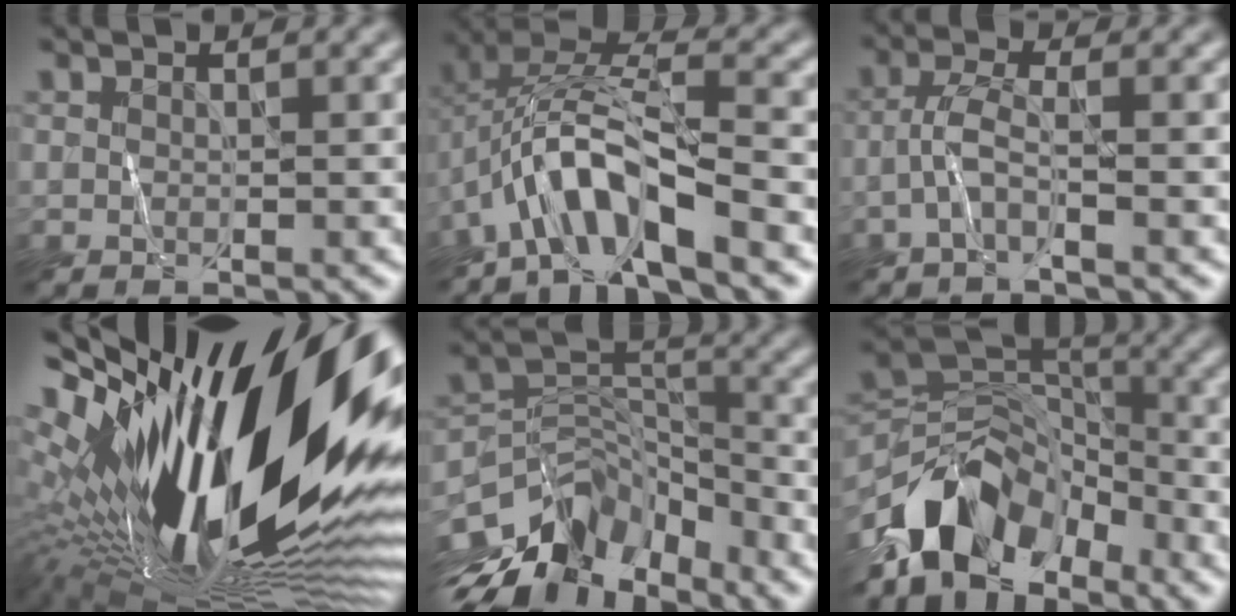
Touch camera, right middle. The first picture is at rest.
{"total": 7.8, "force": [-3.9, 2.2, 6.4], "torque": [-0.123, 0.016, -0.076]}
{"total": 2.1, "force": [-1.3, -0.1, 1.7], "torque": [-0.046, 0.008, -0.032]}
{"total": 20.8, "force": [3.8, 7.8, 18.9], "torque": [-0.342, -0.022, 0.054]}
{"total": 9.1, "force": [-6.9, 4.3, 4.1], "torque": [-0.073, 0.001, -0.136]}
{"total": 8.4, "force": [-6.1, 4.3, 3.8], "torque": [-0.053, 0.004, -0.121]}